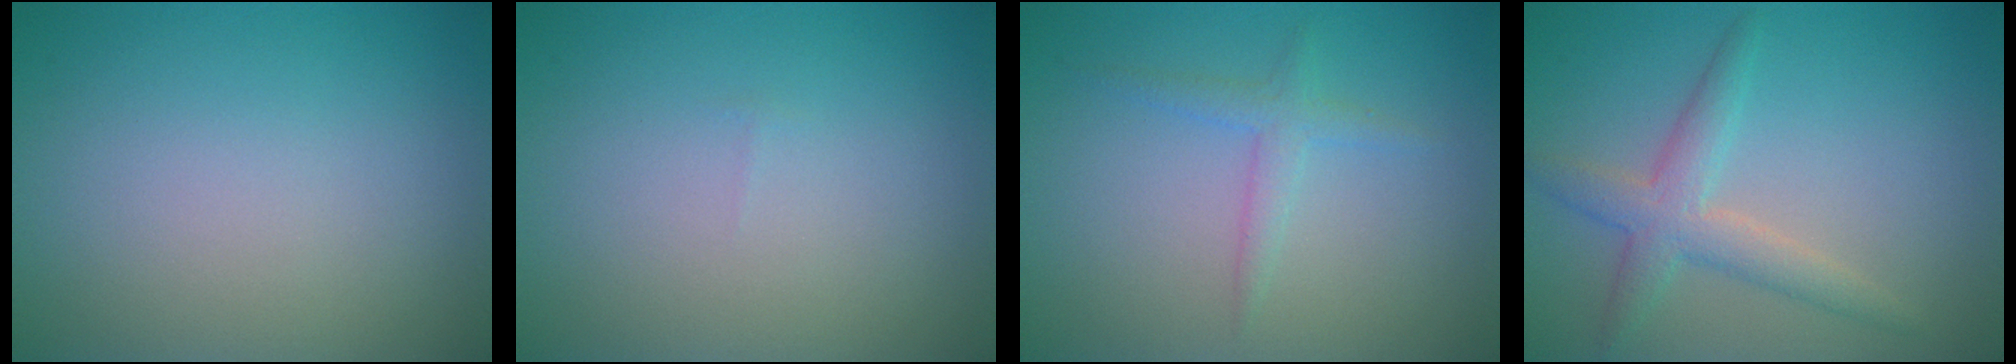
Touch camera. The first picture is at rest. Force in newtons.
{"total": 0.0}
{"total": 1.6, "press": 1.6, "slide": 0.1}
{"total": 3.3, "press": 3.3, "slide": 0.0}